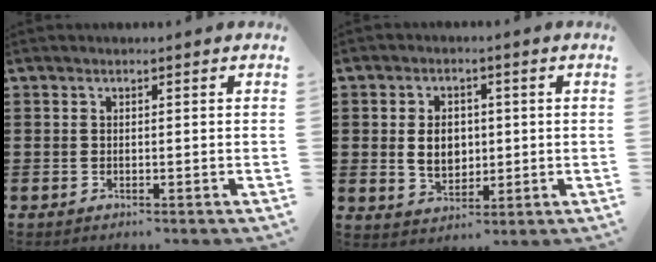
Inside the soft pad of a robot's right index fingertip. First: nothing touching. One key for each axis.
{"total": 5.3, "fx": 0.3, "fy": 3.9, "fz": 3.6, "tx": -0.061, "ty": 0.005, "tz": 0.000}